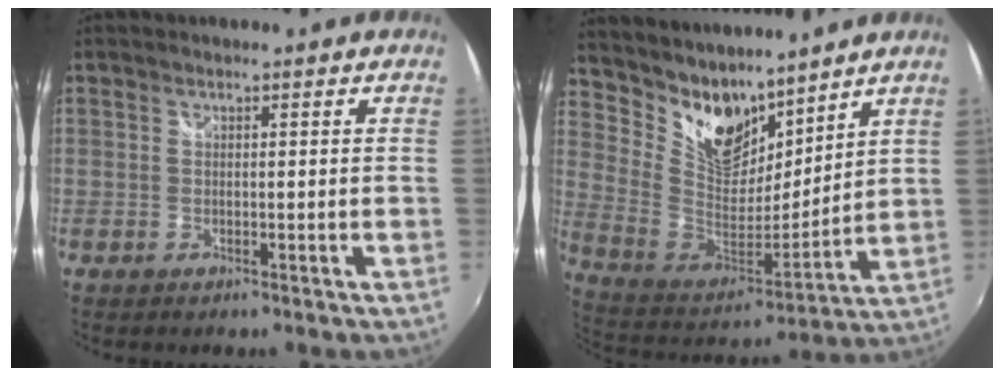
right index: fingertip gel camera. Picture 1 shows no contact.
{"total": 16.7, "force": [12.6, 8.8, 6.6], "torque": [-0.156, 0.002, 0.250]}